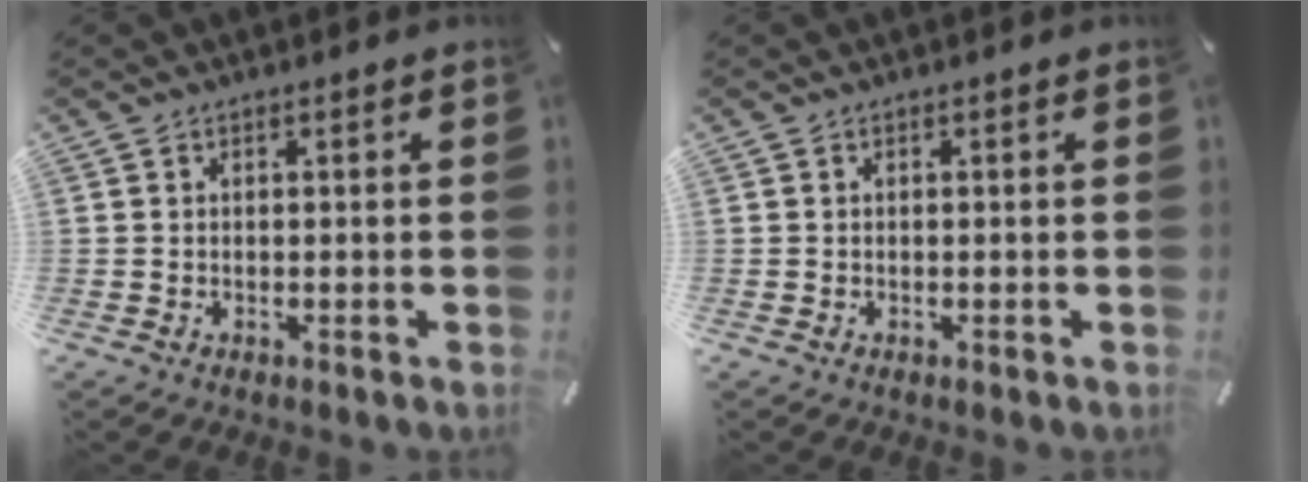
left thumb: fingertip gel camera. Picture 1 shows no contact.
{"total": 0.0}